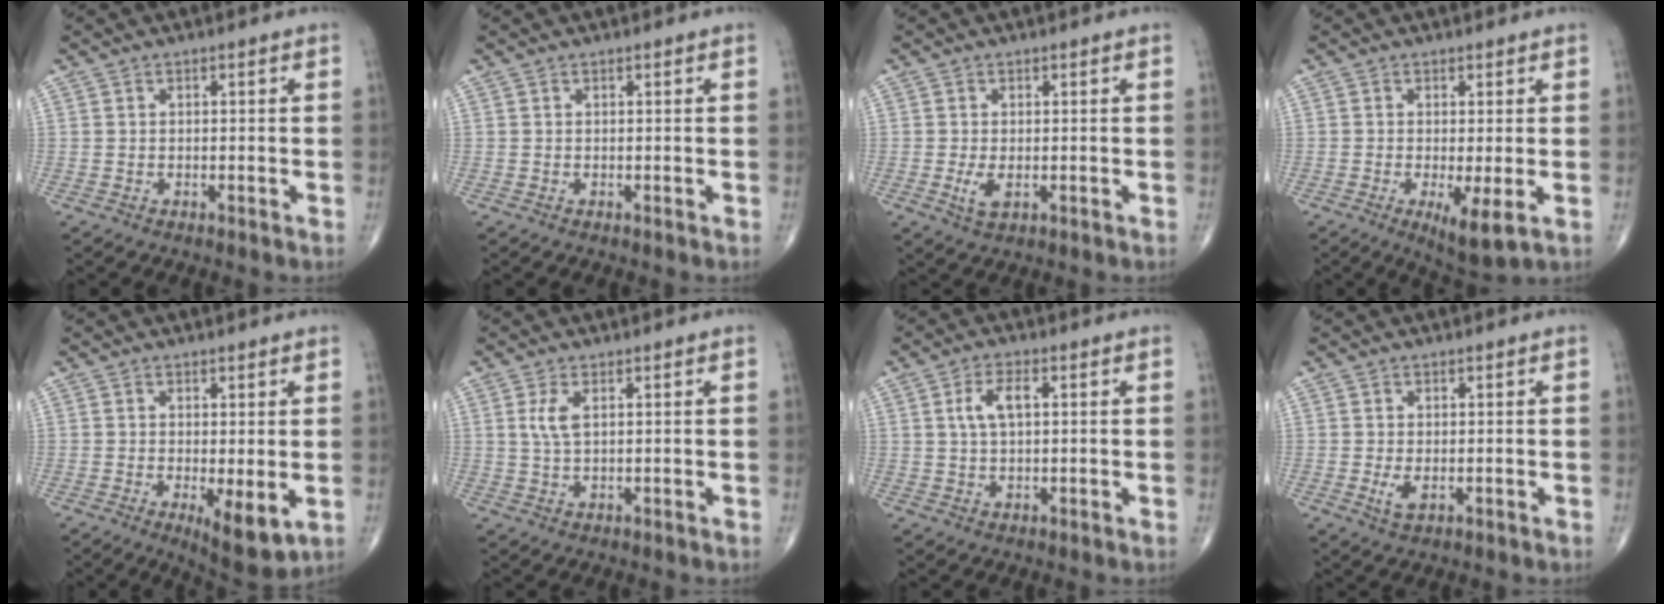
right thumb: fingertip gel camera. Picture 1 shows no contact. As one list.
[{"total": 0.0}, {"total": 3.0, "force": [-0.6, 1.5, 2.5], "torque": [-0.053, -0.007, -0.008]}, {"total": 6.2, "force": [-1.5, 1.5, 5.8], "torque": [-0.102, -0.022, -0.024]}, {"total": 7.1, "force": [-1.4, 2.3, 6.5], "torque": [-0.098, -0.023, -0.017]}, {"total": 3.3, "force": [1.0, 1.3, 2.9], "torque": [-0.069, 0.001, 0.024]}, {"total": 5.0, "force": [1.2, 2.3, 4.3], "torque": [-0.089, 0.007, 0.021]}, {"total": 2.5, "force": [-0.4, 1.3, 2.1], "torque": [-0.044, -0.007, -0.005]}]